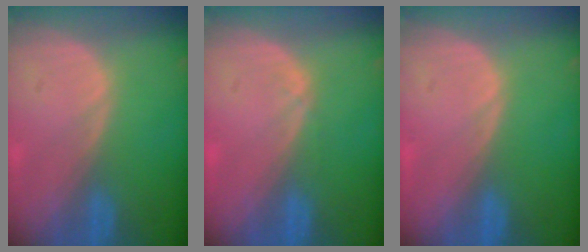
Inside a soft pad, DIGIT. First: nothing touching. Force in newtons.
{"total": 0.7, "press": 0.6, "slide": 0.2}
{"total": 0.0}